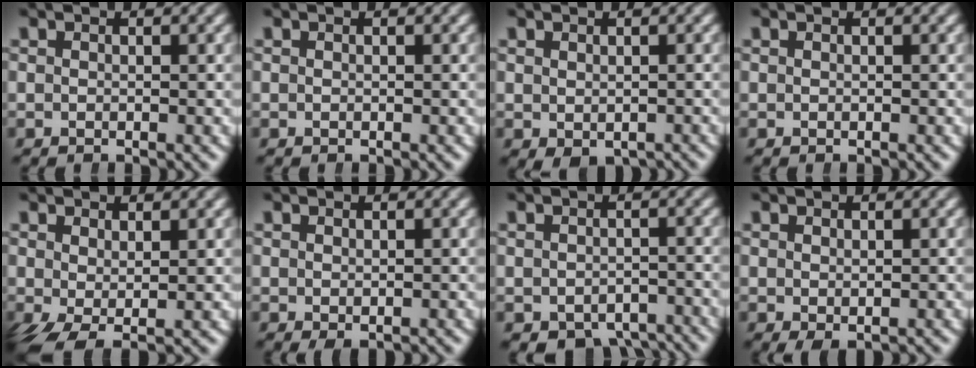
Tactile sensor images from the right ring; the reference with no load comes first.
{"total": 0.0}
{"total": 1.9, "force": [-1.0, 1.3, 1.0], "torque": [-0.012, -0.017, -0.004]}
{"total": 0.0}
{"total": 2.4, "force": [-1.0, 1.1, 1.9], "torque": [-0.039, -0.018, -0.002]}
{"total": 1.0, "force": [-0.3, 0.6, 0.7], "torque": [-0.010, -0.006, 0.002]}
{"total": 6.4, "force": [-5.3, 3.1, 1.8], "torque": [-0.008, -0.023, -0.079]}
{"total": 1.4, "force": [-0.5, 0.9, 1.0], "torque": [-0.014, -0.009, 0.002]}